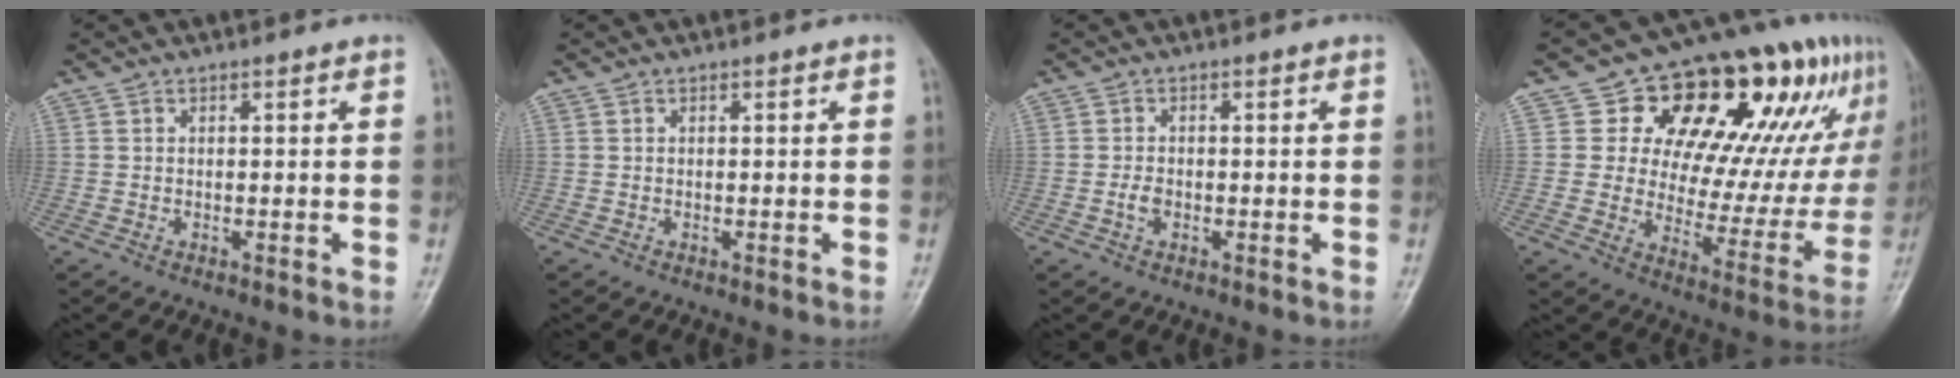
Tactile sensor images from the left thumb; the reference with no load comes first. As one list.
[{"total": 0.0}, {"total": 1.6, "force": [-0.8, 1.0, 0.9], "torque": [-0.021, 0.005, -0.017]}, {"total": 25.2, "force": [12.0, 13.7, 17.4], "torque": [-0.182, -0.006, 0.184]}]